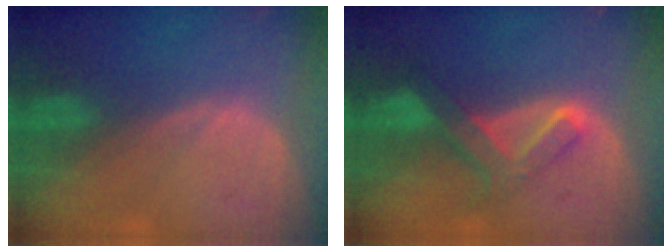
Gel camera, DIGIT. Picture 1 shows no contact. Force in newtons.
{"total": 6.6, "press": 5.8, "slide": 3.0}